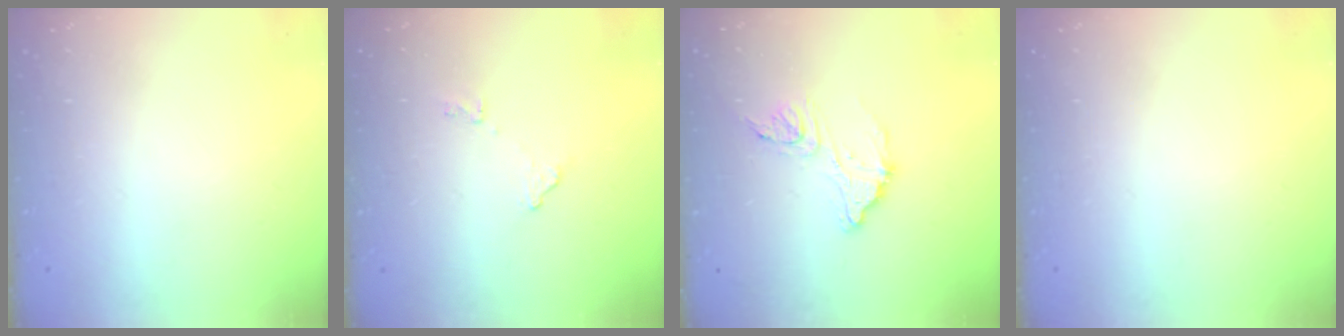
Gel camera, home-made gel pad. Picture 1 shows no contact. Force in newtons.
{"total": 8.0, "press": 8.0, "slide": 0.4}
{"total": 11.5, "press": 11.5, "slide": 0.8}
{"total": 0.0}